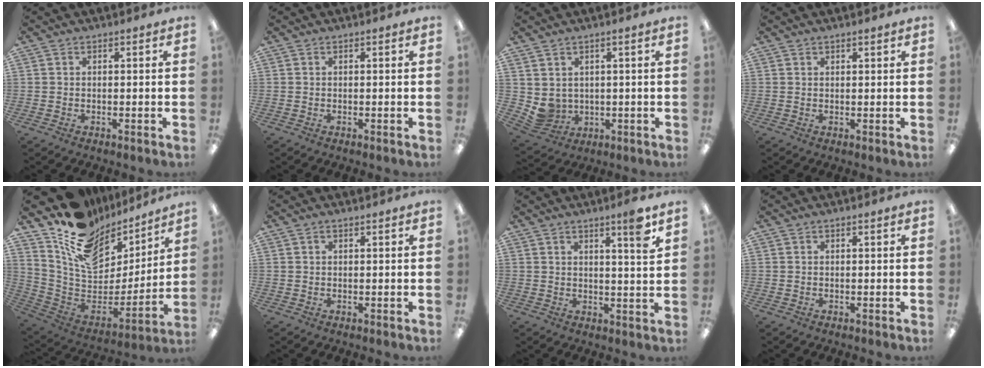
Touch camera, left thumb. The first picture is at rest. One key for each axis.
{"total": 0.0}
{"total": 4.3, "fx": 1.7, "fy": 3.8, "fz": 1.1, "tx": -0.048, "ty": -0.014, "tz": 0.033}
{"total": 0.8, "fx": 0.7, "fy": 0.2, "fz": 0.3, "tx": -0.007, "ty": 0.001, "tz": 0.013}
{"total": 17.0, "fx": 11.3, "fy": 9.7, "fz": 8.2, "tx": -0.151, "ty": -0.085, "tz": 0.202}
{"total": 0.7, "fx": 0.5, "fy": 0.3, "fz": 0.4, "tx": -0.008, "ty": 0.002, "tz": 0.009}
{"total": 5.7, "fx": 4.0, "fy": 0.1, "fz": 4.1, "tx": -0.059, "ty": -0.023, "tz": 0.060}
{"total": 0.0}